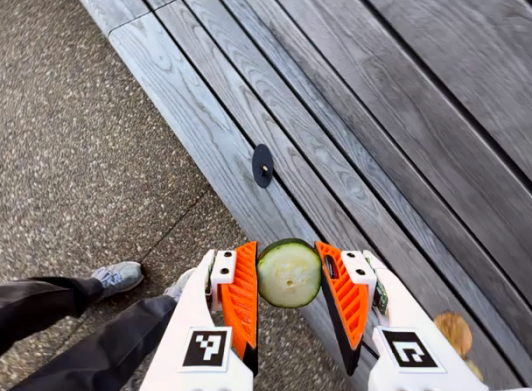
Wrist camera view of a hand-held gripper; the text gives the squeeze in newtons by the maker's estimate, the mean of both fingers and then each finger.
{"total": 11.2, "left": 11.5, "right": 10.9}